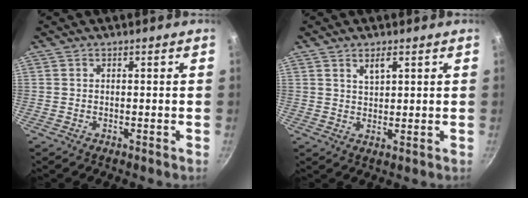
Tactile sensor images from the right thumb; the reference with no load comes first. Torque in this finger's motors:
{"motor_torque": [-0.31, 0.18, -0.29, 0.19, 0.09]}